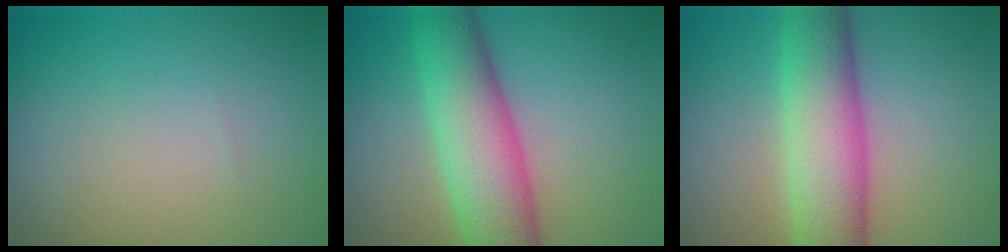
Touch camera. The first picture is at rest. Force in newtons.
{"total": 8.6, "press": 8.6, "slide": 0.4}
{"total": 8.2, "press": 8.2, "slide": 0.2}